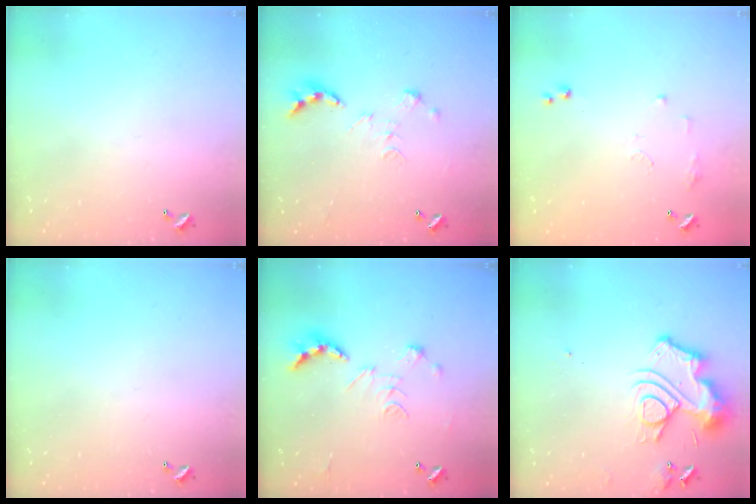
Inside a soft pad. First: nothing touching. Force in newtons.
{"total": 0.0}
{"total": 8.3, "press": 8.3, "slide": 0.8}
{"total": 0.0}
{"total": 2.5, "press": 2.0, "slide": 1.5}
{"total": 13.0, "press": 12.9, "slide": 1.3}